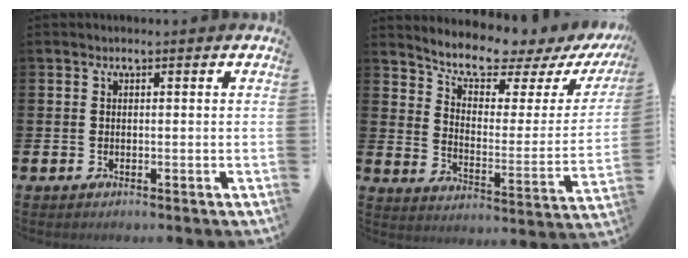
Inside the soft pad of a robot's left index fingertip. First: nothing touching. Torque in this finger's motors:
{"motor_torque": [1.11, -1.03, 0.17, 0.09]}